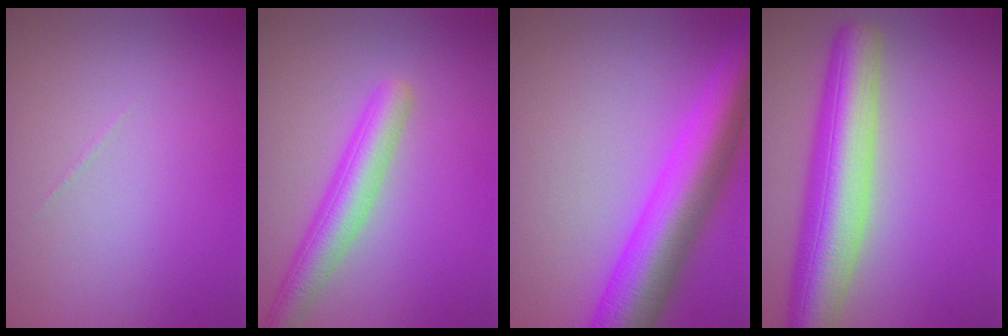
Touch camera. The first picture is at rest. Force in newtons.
{"total": 4.4, "press": 4.4, "slide": 0.2}
{"total": 9.7, "press": 9.7, "slide": 0.3}
{"total": 9.0, "press": 9.0, "slide": 0.3}